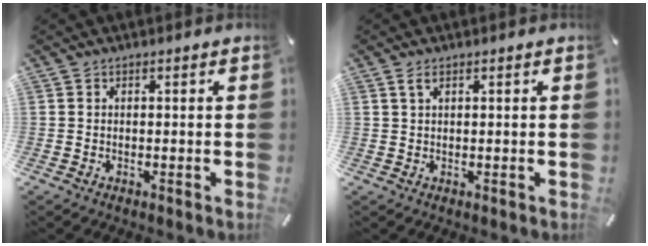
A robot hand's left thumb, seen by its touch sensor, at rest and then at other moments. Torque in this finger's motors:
{"motor_torque": [0.35, 0.44, 0.11, -0.21, 0.07]}